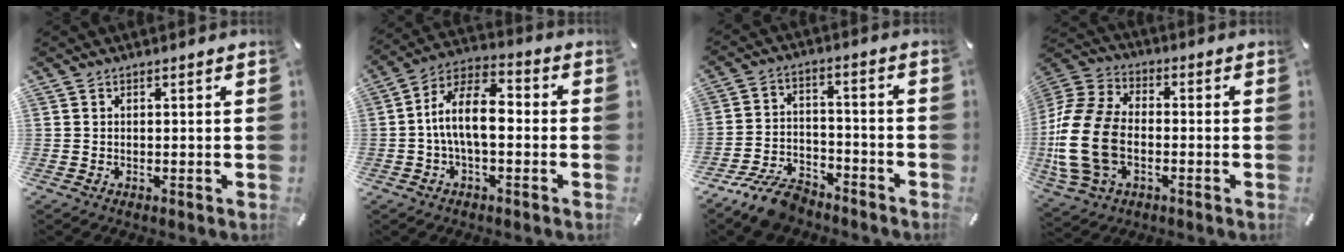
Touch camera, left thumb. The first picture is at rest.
{"total": 11.6, "force": [-1.7, 6.0, 9.8], "torque": [-0.190, 0.016, -0.027]}
{"total": 10.0, "force": [-8.0, 4.5, 4.1], "torque": [-0.068, 0.050, -0.148]}
{"total": 17.9, "force": [-4.3, 13.0, 11.6], "torque": [-0.261, 0.024, -0.077]}